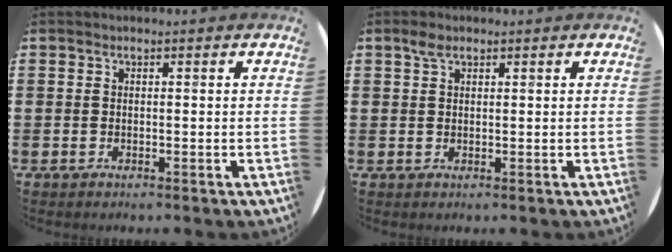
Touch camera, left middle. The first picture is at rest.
{"total": 1.6, "force": [1.1, 0.9, 0.9], "torque": [-0.013, 0.002, 0.018]}